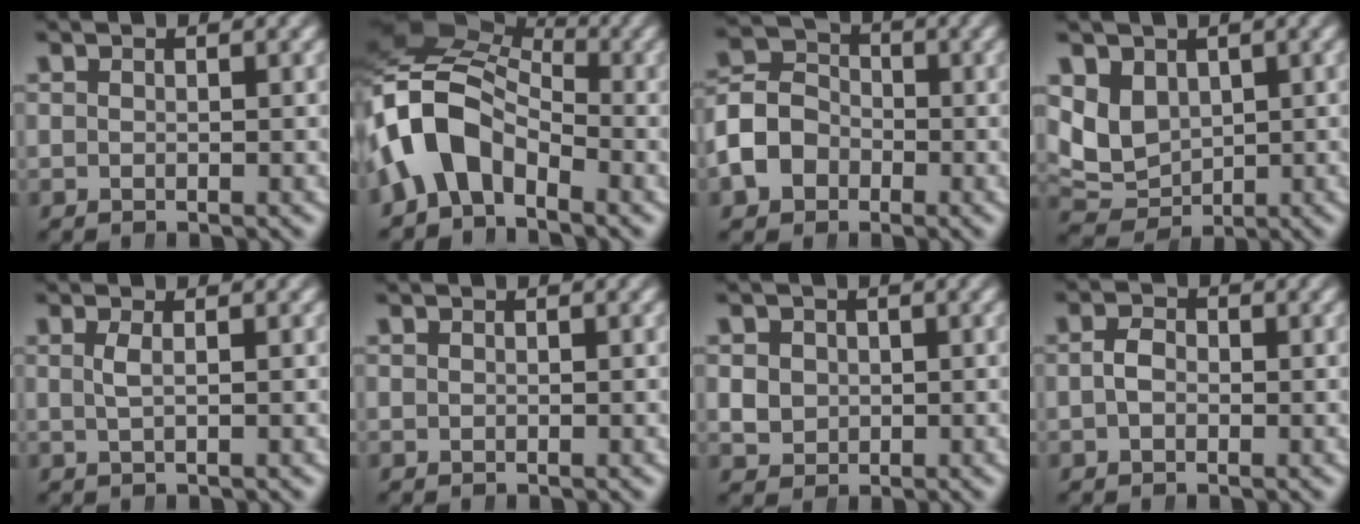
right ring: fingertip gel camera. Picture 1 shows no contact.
{"total": 10.1, "force": [0.3, 8.1, 6.1], "torque": [-0.152, -0.013, -0.003]}
{"total": 6.9, "force": [-1.7, 6.1, 2.8], "torque": [-0.068, -0.016, -0.025]}
{"total": 7.3, "force": [-0.1, 6.7, 3.0], "torque": [-0.092, -0.036, 0.013]}
{"total": 0.9, "force": [0.1, -0.1, 0.9], "torque": [-0.023, -0.005, 0.008]}
{"total": 0.0}
{"total": 3.1, "force": [-0.1, 3.0, 1.0], "torque": [-0.025, -0.014, 0.009]}
{"total": 1.5, "force": [-0.5, 1.1, 0.9], "torque": [-0.021, -0.003, -0.009]}